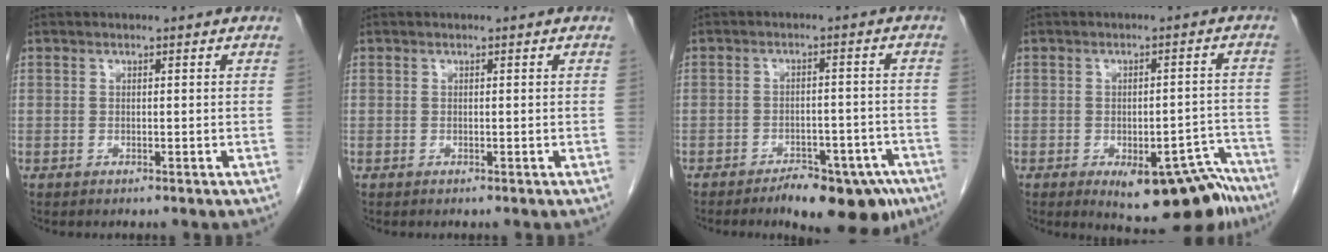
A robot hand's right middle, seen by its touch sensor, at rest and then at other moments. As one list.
[{"total": 0.0}, {"total": 10.8, "force": [-7.9, 4.0, 6.2], "torque": [-0.060, 0.010, -0.112]}, {"total": 12.2, "force": [-8.5, 4.3, 7.6], "torque": [-0.049, 0.020, -0.110]}]